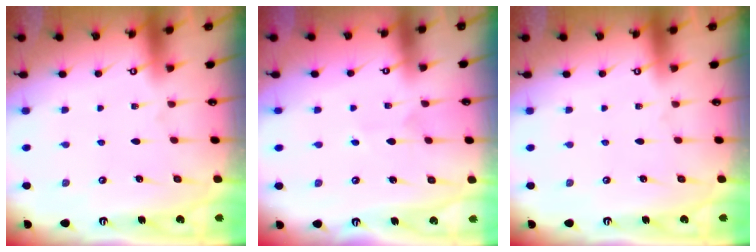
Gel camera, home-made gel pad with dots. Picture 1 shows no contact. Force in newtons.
{"total": 2.8, "press": 2.7, "slide": 0.3}
{"total": 0.0}